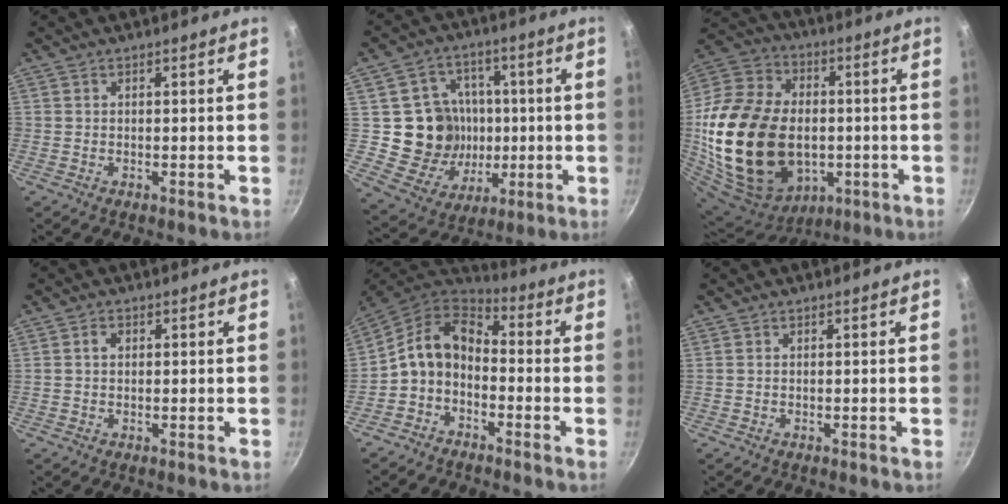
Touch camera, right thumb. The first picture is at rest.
{"total": 14.8, "force": [0.2, 13.7, 5.7], "torque": [-0.056, 0.010, 0.010]}
{"total": 31.8, "force": [-3.0, 22.2, 22.5], "torque": [-0.432, 0.025, -0.037]}
{"total": 1.4, "force": [0.3, 1.1, 0.9], "torque": [-0.012, 0.006, 0.004]}
{"total": 10.7, "force": [-2.2, 7.5, 7.3], "torque": [-0.133, 0.059, -0.059]}
{"total": 0.0}